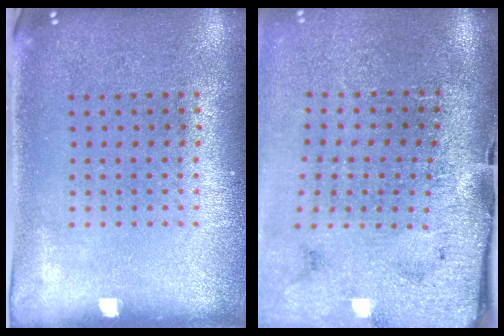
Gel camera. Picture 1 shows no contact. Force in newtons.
{"total": 4.7, "press": 3.6, "slide": 2.9}